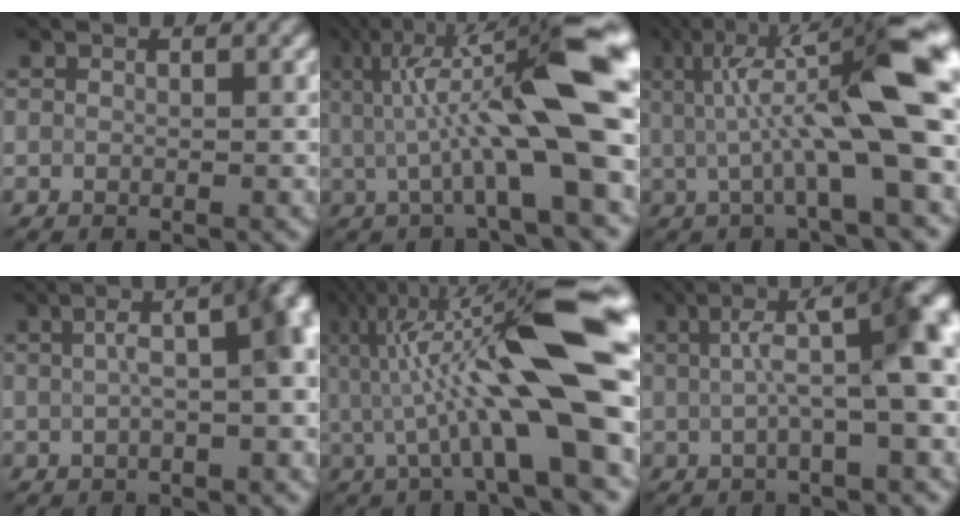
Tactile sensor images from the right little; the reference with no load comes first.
{"total": 12.5, "force": [1.4, 2.7, 12.1], "torque": [-0.192, 0.015, 0.024]}
{"total": 11.2, "force": [1.2, 2.5, 10.9], "torque": [-0.166, 0.007, 0.018]}
{"total": 6.7, "force": [0.9, 2.2, 6.2], "torque": [-0.063, 0.023, 0.010]}
{"total": 13.7, "force": [1.2, 2.8, 13.4], "torque": [-0.216, 0.022, 0.020]}
{"total": 7.3, "force": [1.3, 1.3, 7.0], "torque": [-0.102, 0.014, 0.014]}